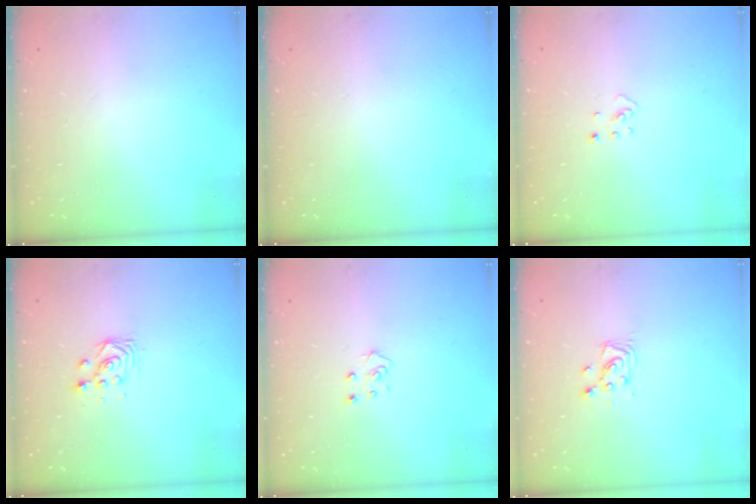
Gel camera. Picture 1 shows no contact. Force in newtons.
{"total": 0.0}
{"total": 2.5, "press": 2.4, "slide": 0.5}
{"total": 3.0, "press": 2.9, "slide": 0.3}
{"total": 4.7, "press": 4.7, "slide": 0.4}
{"total": 4.3, "press": 4.2, "slide": 0.5}